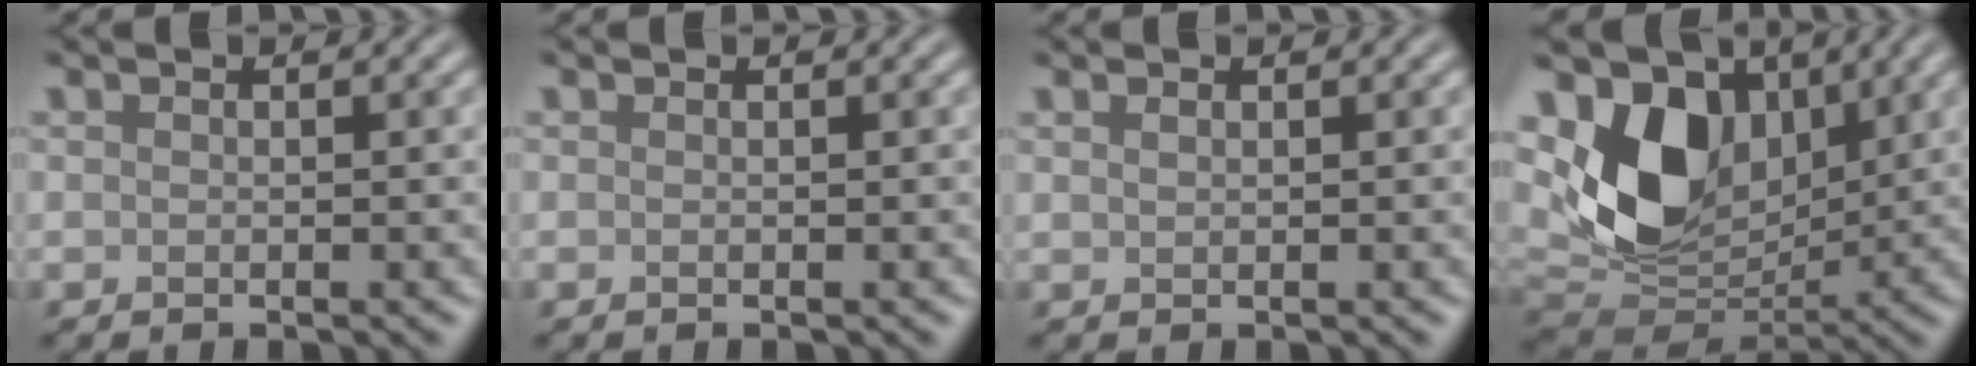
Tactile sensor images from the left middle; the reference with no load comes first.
{"total": 0.0}
{"total": 0.7, "force": [0.4, 0.3, 0.4], "torque": [-0.013, 0.004, 0.010]}
{"total": 10.1, "force": [2.9, 7.0, 6.7], "torque": [-0.141, -0.009, 0.056]}